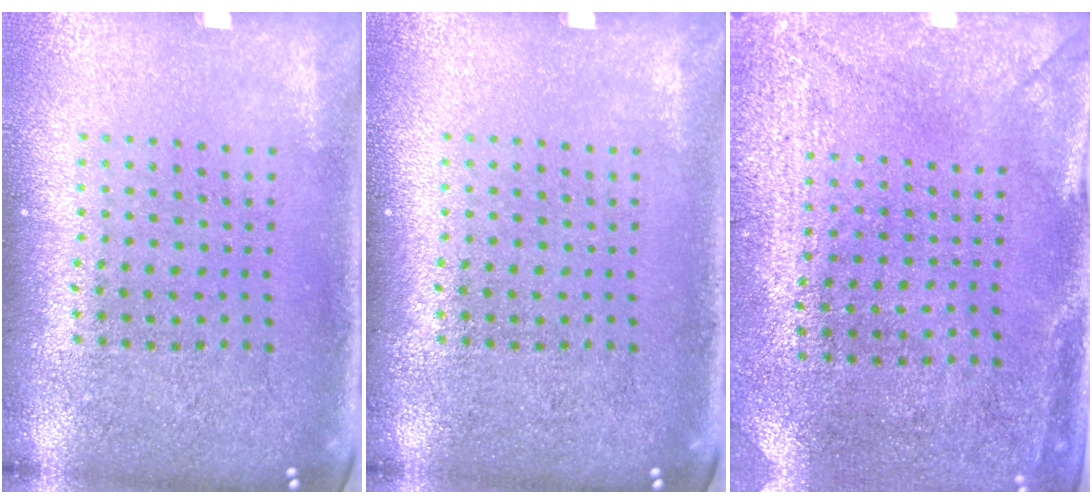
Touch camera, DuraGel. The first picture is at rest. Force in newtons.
{"total": 0.0}
{"total": 3.0, "press": 2.3, "slide": 1.9}